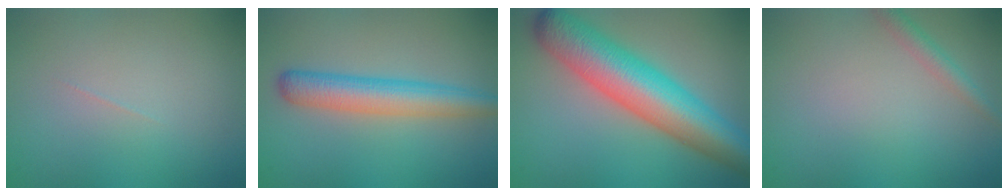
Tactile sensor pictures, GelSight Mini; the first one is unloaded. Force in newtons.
{"total": 4.7, "press": 4.7, "slide": 0.1}
{"total": 10.5, "press": 10.5, "slide": 0.4}
{"total": 1.7, "press": 1.7, "slide": 0.1}